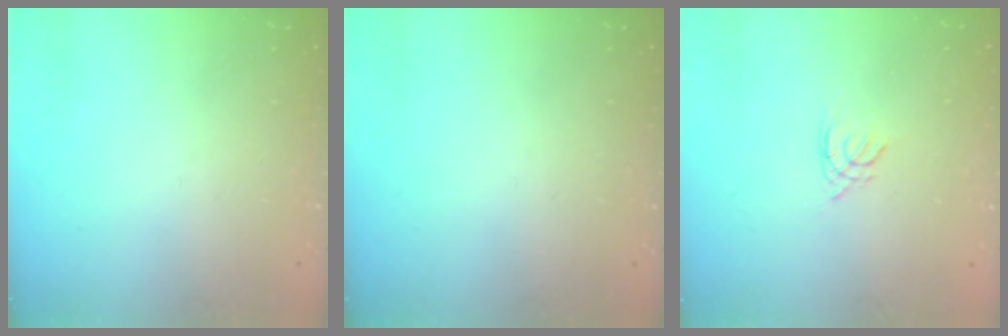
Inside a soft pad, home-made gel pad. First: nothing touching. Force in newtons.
{"total": 0.0}
{"total": 1.3, "press": 1.3, "slide": 0.3}